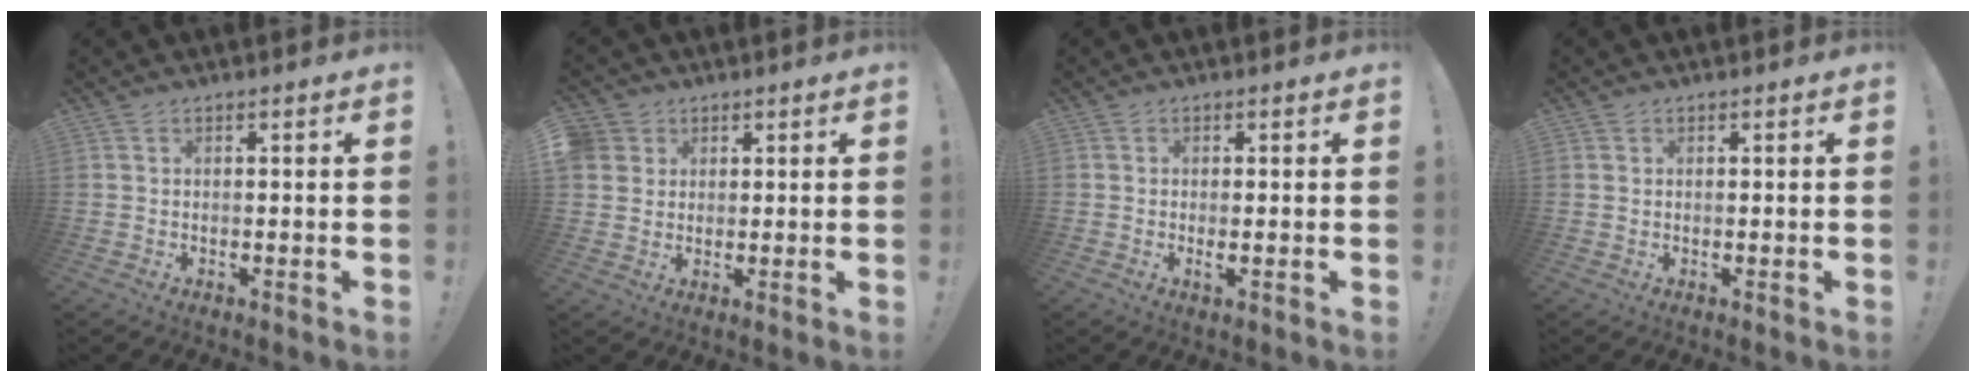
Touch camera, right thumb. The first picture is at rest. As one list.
[{"total": 5.0, "force": [2.3, 4.4, 0.8], "torque": [-0.023, -0.007, 0.047]}, {"total": 1.5, "force": [0.0, 0.1, 1.5], "torque": [-0.022, -0.004, -0.002]}, {"total": 0.8, "force": [0.6, 0.6, 0.0], "torque": [0.000, 0.000, 0.011]}]